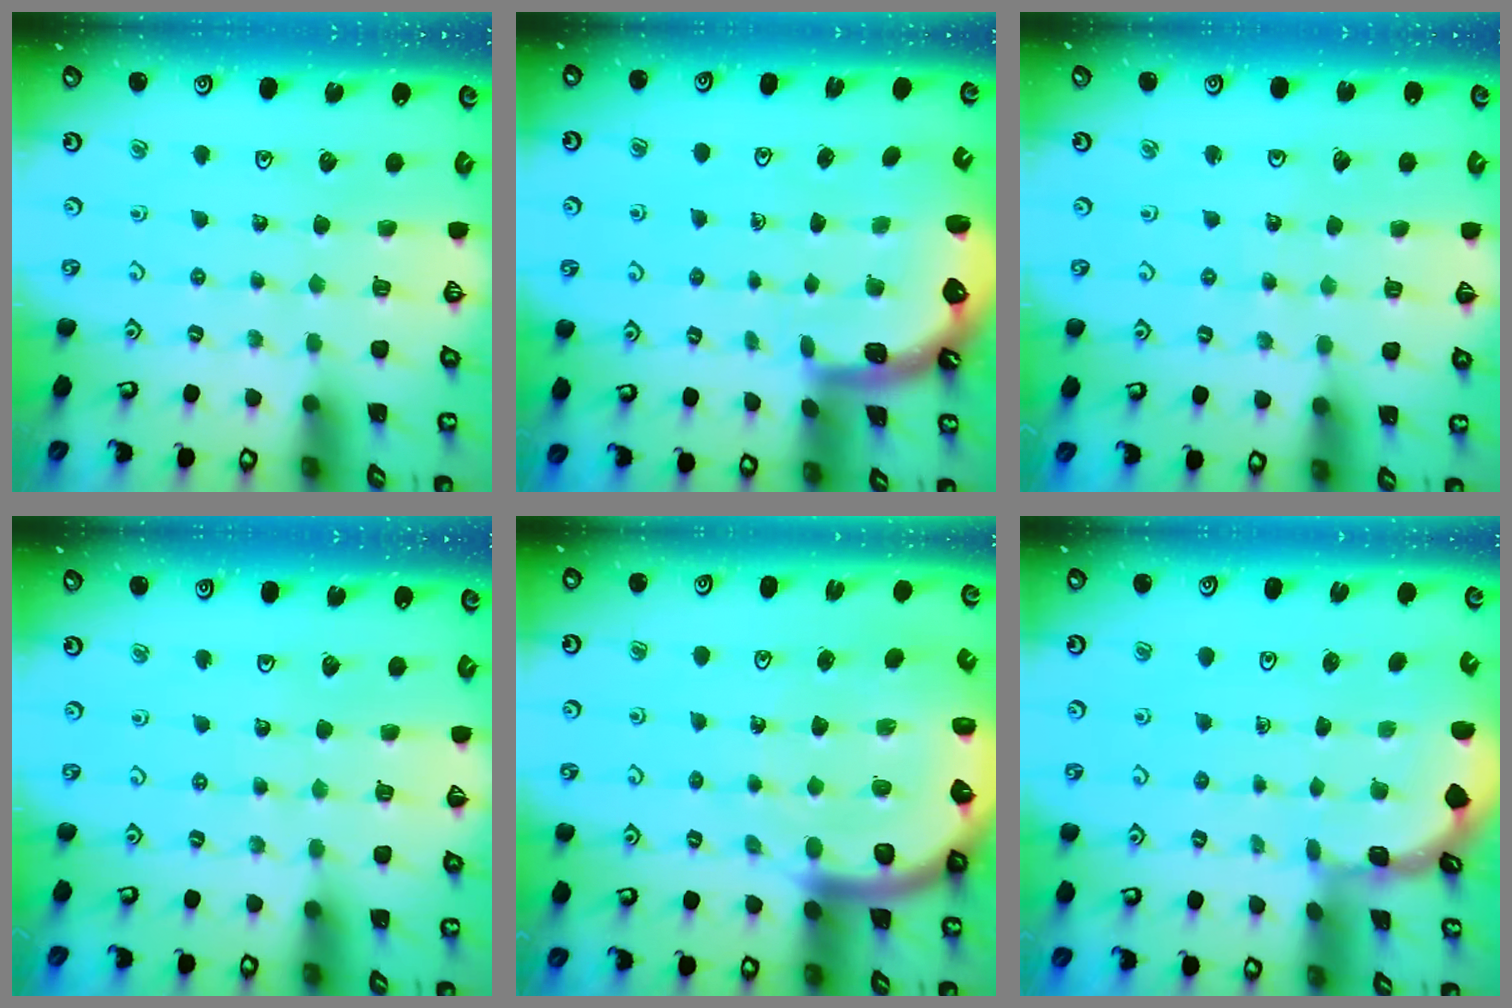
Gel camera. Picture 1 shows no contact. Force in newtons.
{"total": 1.6, "press": 1.5, "slide": 0.6}
{"total": 4.4, "press": 4.3, "slide": 0.5}
{"total": 2.3, "press": 2.3, "slide": 0.2}
{"total": 11.1, "press": 10.9, "slide": 2.0}
{"total": 1.5, "press": 1.5, "slide": 0.2}